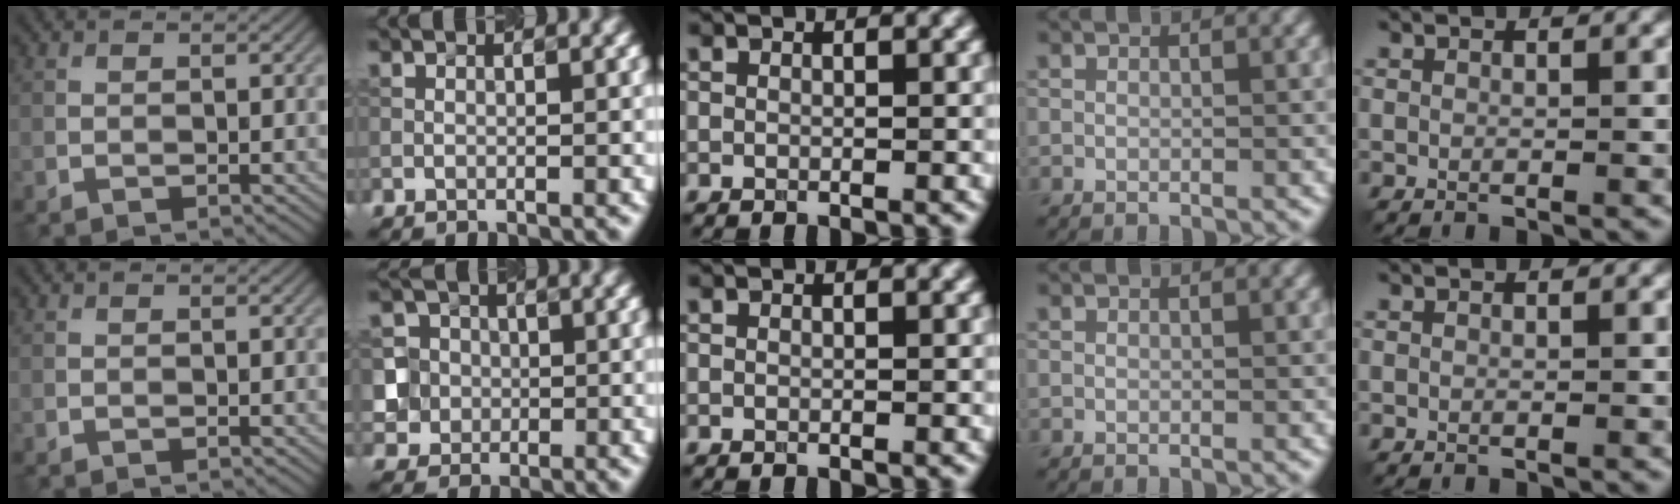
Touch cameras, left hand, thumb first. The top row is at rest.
{"index": {"total": 6.8, "force": [-1.2, 6.5, 1.5], "torque": [-0.028, 0.014, -0.034]}}